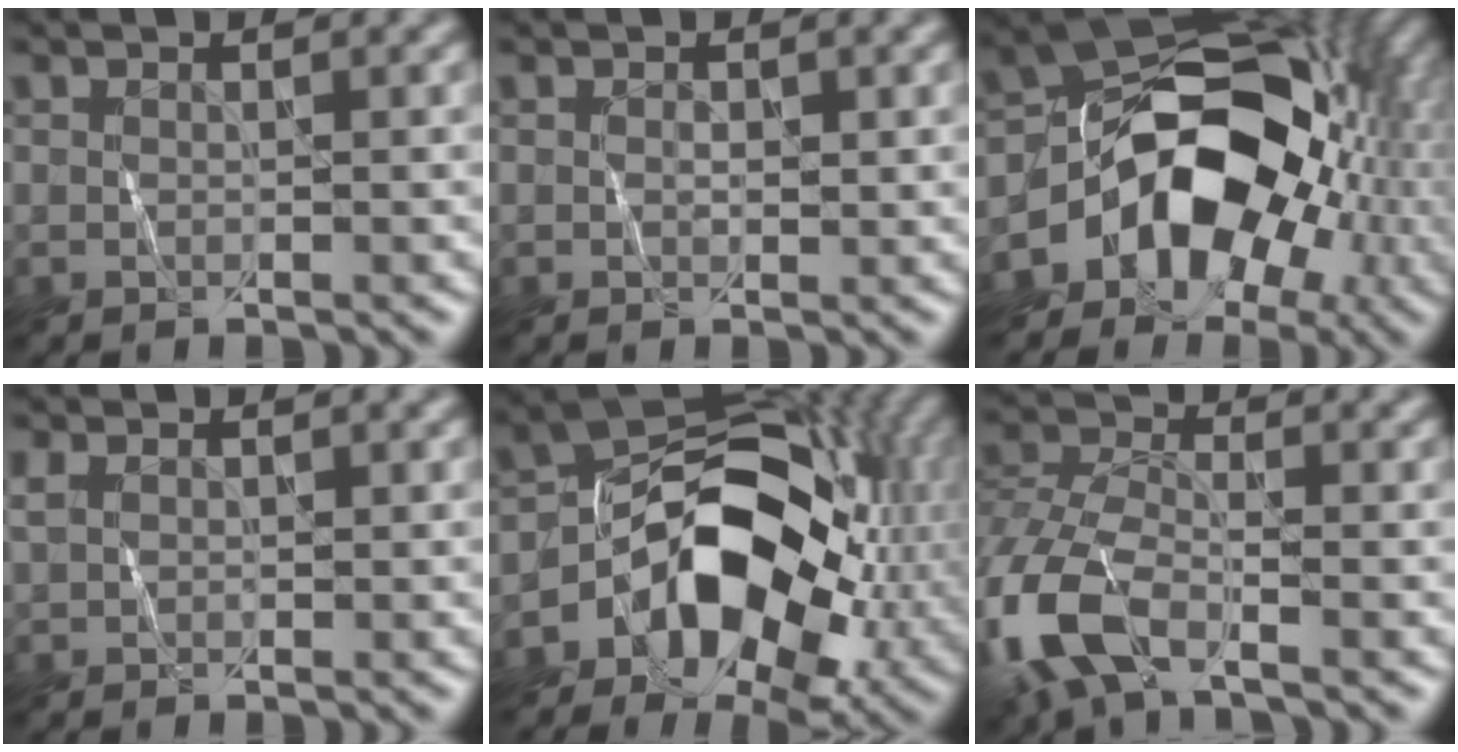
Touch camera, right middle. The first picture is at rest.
{"total": 0.6, "force": [0.3, 0.4, 0.3], "torque": [-0.005, 0.005, 0.006]}
{"total": 12.3, "force": [-3.8, 8.7, 7.7], "torque": [-0.092, 0.001, -0.073]}
{"total": 1.0, "force": [0.6, 0.7, 0.3], "torque": [-0.010, 0.008, 0.015]}
{"total": 11.3, "force": [-3.0, 7.5, 7.9], "torque": [-0.106, 0.018, -0.065]}
{"total": 8.9, "force": [-4.2, 4.6, 6.4], "torque": [-0.157, -0.003, -0.096]}